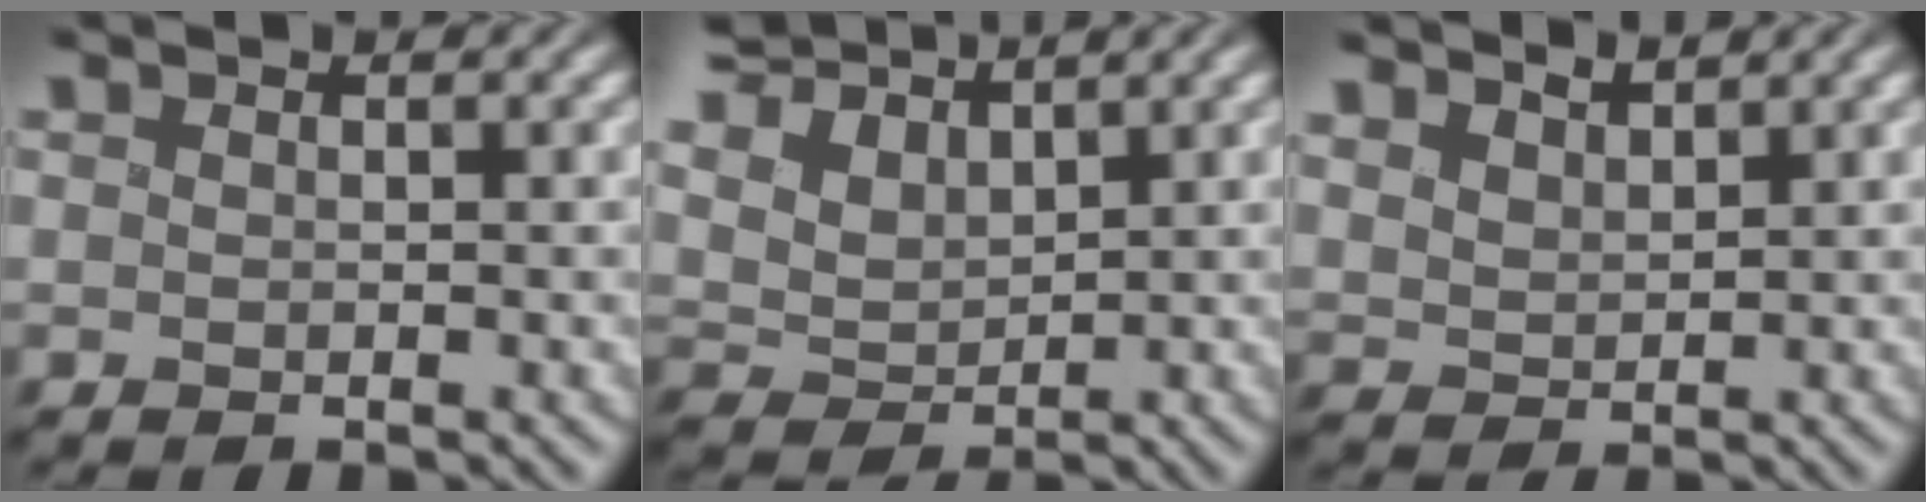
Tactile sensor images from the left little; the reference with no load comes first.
{"total": 8.0, "force": [6.1, 3.8, 3.4], "torque": [-0.113, 0.006, 0.119]}
{"total": 3.3, "force": [3.1, 0.9, 0.9], "torque": [-0.025, 0.002, 0.057]}